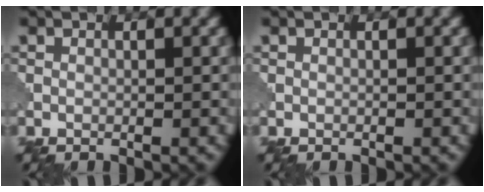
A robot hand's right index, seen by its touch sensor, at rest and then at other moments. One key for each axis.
{"total": 0.0}